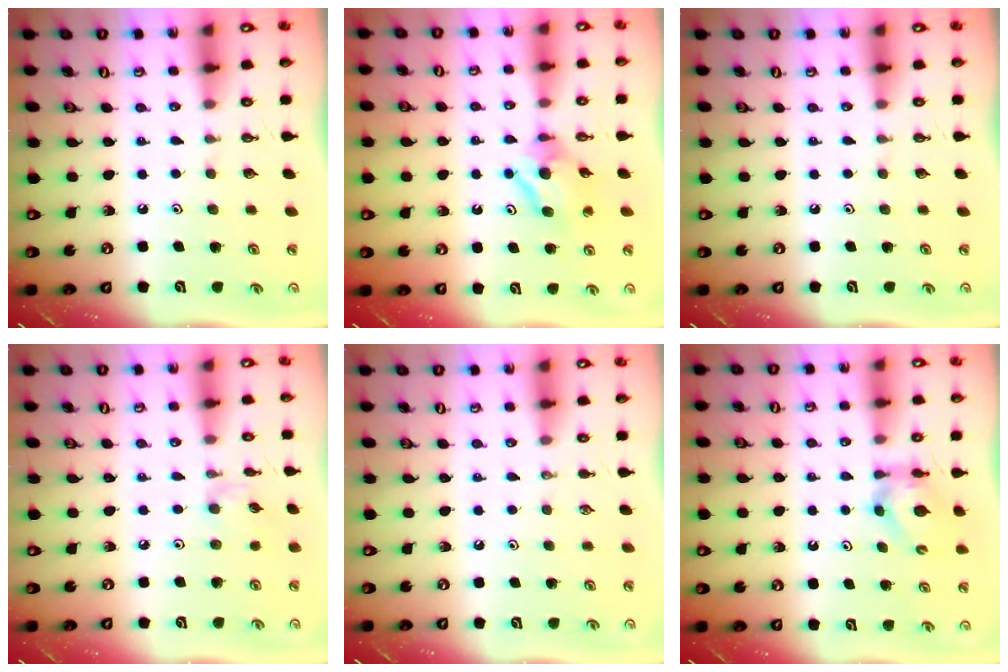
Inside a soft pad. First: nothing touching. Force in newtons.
{"total": 7.9, "press": 7.9, "slide": 0.2}
{"total": 0.0}
{"total": 2.4, "press": 2.4, "slide": 0.3}
{"total": 0.0}
{"total": 5.1, "press": 5.0, "slide": 0.9}